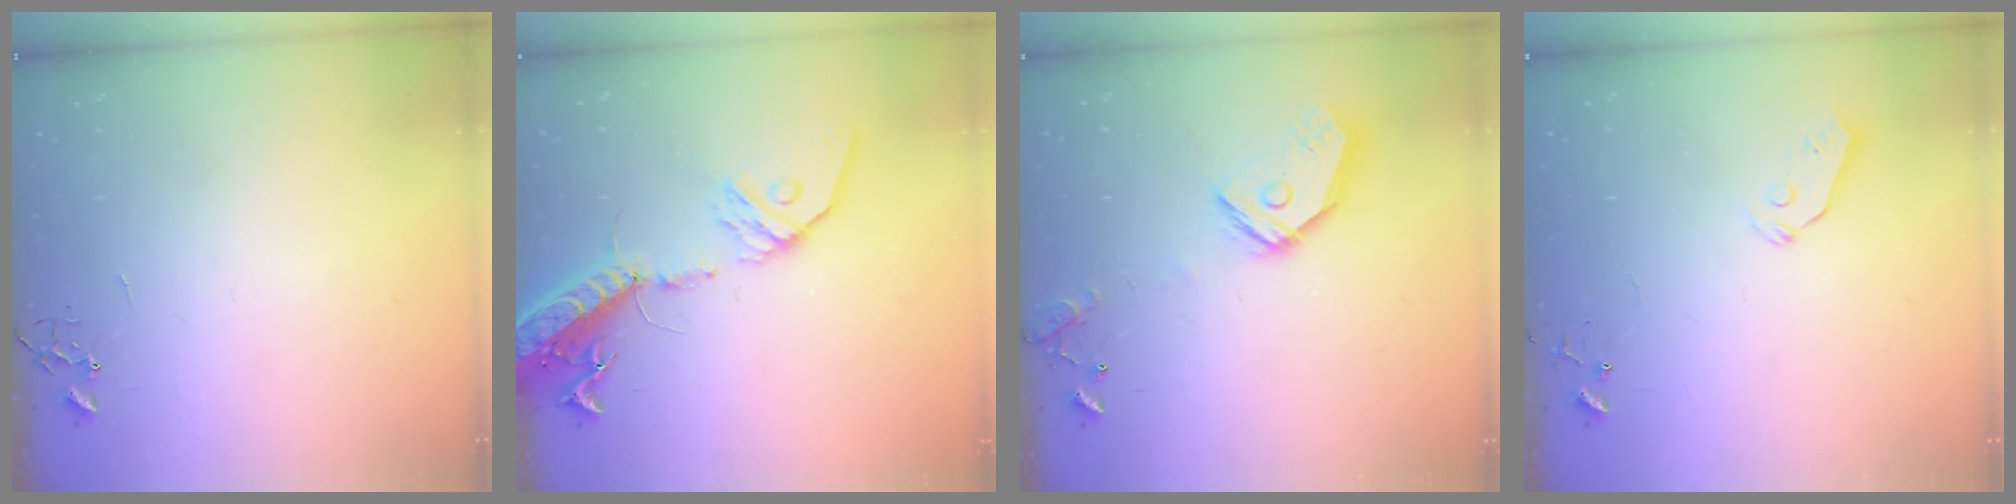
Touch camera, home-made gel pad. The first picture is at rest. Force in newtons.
{"total": 18.2, "press": 17.7, "slide": 4.0}
{"total": 15.9, "press": 15.7, "slide": 2.6}
{"total": 4.0, "press": 3.9, "slide": 0.8}